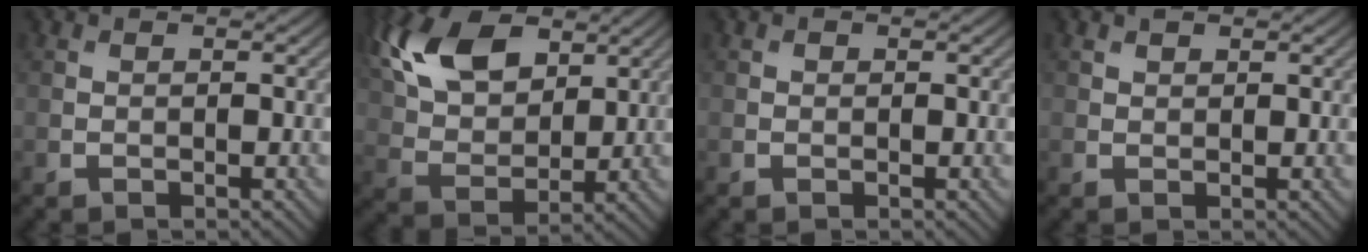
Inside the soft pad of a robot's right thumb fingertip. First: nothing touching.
{"total": 12.8, "force": [5.9, 7.5, 8.6], "torque": [-0.208, 0.022, 0.113]}
{"total": 0.0}
{"total": 1.0, "force": [0.7, 0.7, 0.3], "torque": [-0.006, 0.000, 0.014]}